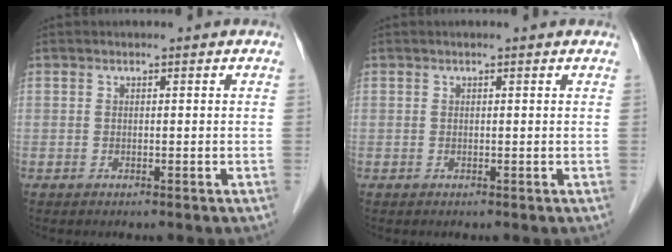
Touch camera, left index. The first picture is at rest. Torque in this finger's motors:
{"motor_torque": [0.27, -0.31, 0.08, 0.02]}